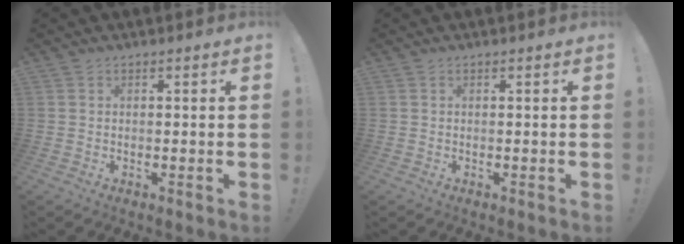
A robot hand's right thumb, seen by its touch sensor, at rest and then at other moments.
{"total": 0.0}